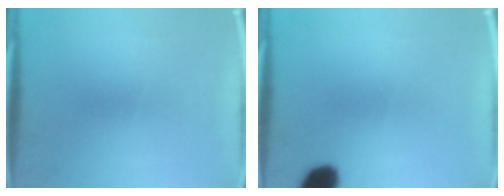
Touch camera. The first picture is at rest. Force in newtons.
{"total": 5.7}